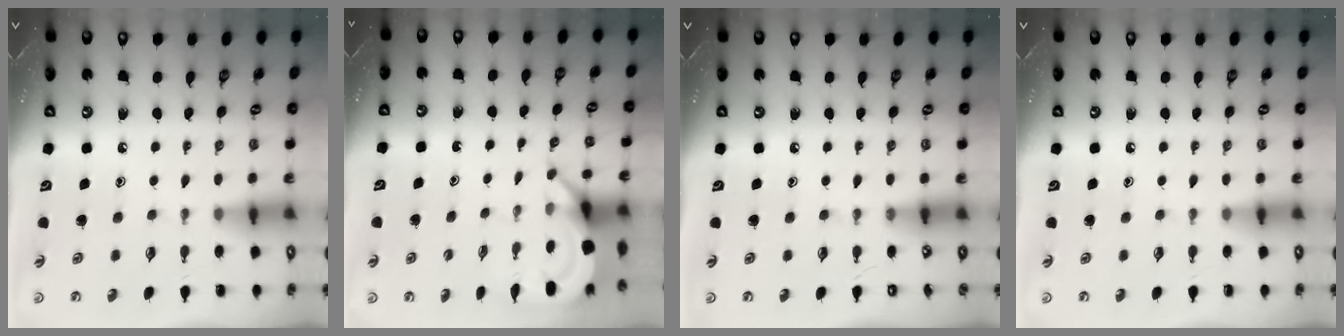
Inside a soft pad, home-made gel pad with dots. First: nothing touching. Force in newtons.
{"total": 4.0, "press": 4.0, "slide": 0.2}
{"total": 0.0}
{"total": 0.0}